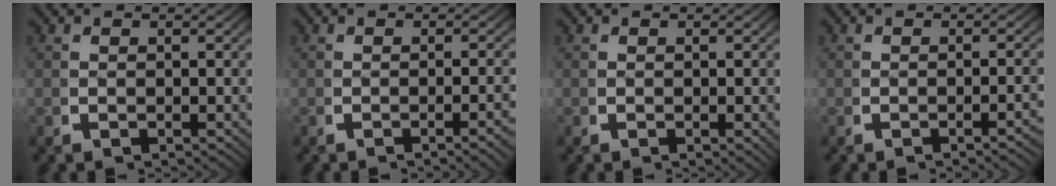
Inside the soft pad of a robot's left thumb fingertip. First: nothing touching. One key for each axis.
{"total": 2.0, "fx": -1.0, "fy": 0.0, "fz": 1.7, "tx": -0.026, "ty": 0.008, "tz": -0.019}
{"total": 0.5, "fx": 0.1, "fy": 0.1, "fz": 0.5, "tx": -0.011, "ty": 0.001, "tz": 0.002}
{"total": 1.6, "fx": -0.9, "fy": -0.1, "fz": 1.3, "tx": -0.017, "ty": 0.010, "tz": -0.018}